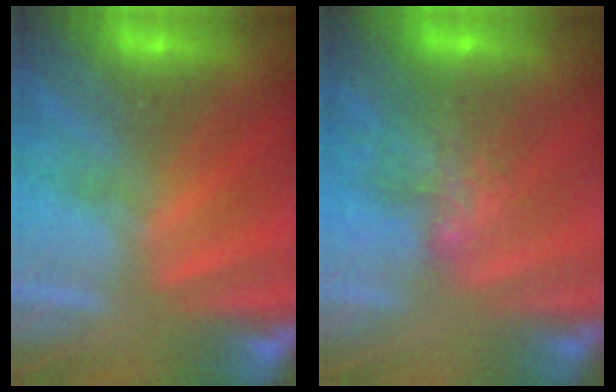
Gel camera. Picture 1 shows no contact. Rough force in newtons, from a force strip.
{"total": 10.3}